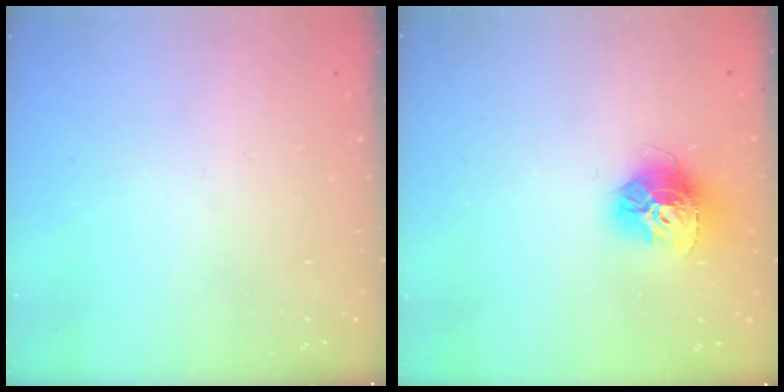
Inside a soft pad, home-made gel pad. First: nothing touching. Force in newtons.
{"total": 13.6, "press": 13.5, "slide": 1.4}